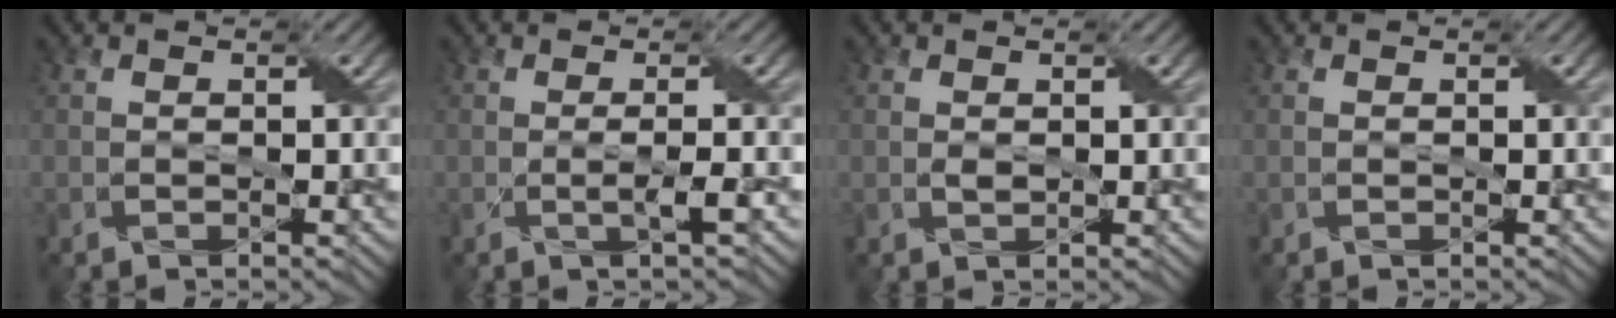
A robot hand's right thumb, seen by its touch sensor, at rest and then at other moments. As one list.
[{"total": 1.9, "force": [-0.2, 0.1, 1.9], "torque": [-0.038, 0.003, -0.006]}, {"total": 0.7, "force": [0.1, 0.4, 0.5], "torque": [-0.012, 0.000, 0.005]}, {"total": 0.0}]